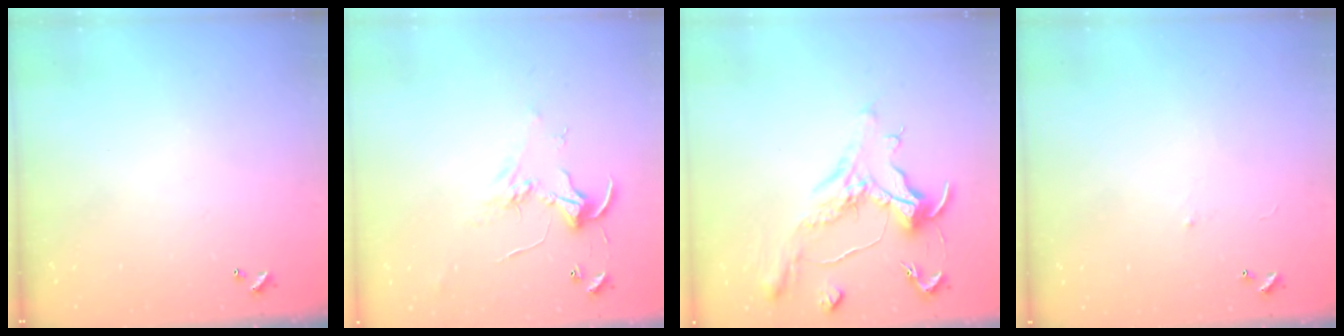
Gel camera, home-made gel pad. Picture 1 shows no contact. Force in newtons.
{"total": 2.5, "press": 2.5, "slide": 0.2}
{"total": 1.6, "press": 1.5, "slide": 0.6}
{"total": 0.6, "press": 0.0, "slide": 0.6}